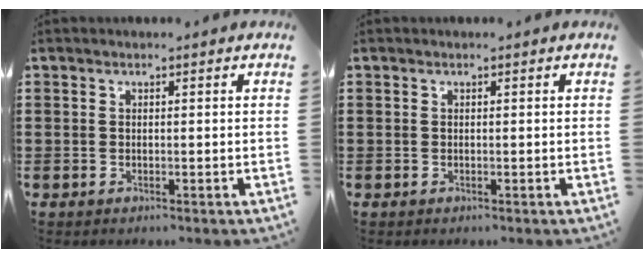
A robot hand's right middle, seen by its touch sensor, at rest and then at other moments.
{"total": 0.0}